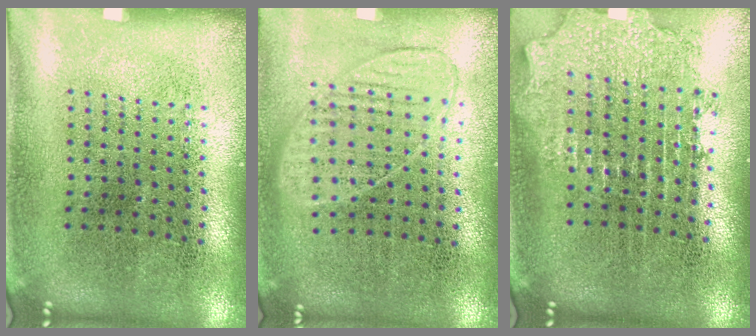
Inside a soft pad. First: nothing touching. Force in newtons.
{"total": 1.0, "press": 0.9, "slide": 0.4}
{"total": 2.0, "press": 1.5, "slide": 1.3}